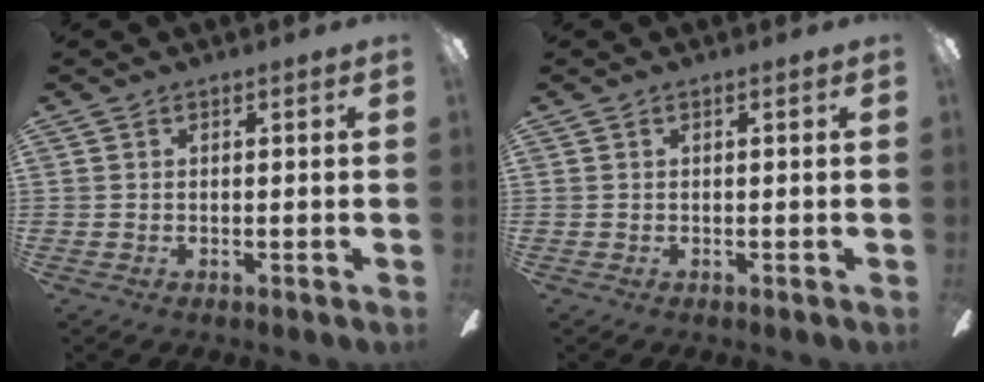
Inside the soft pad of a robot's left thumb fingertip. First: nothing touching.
{"total": 0.0}